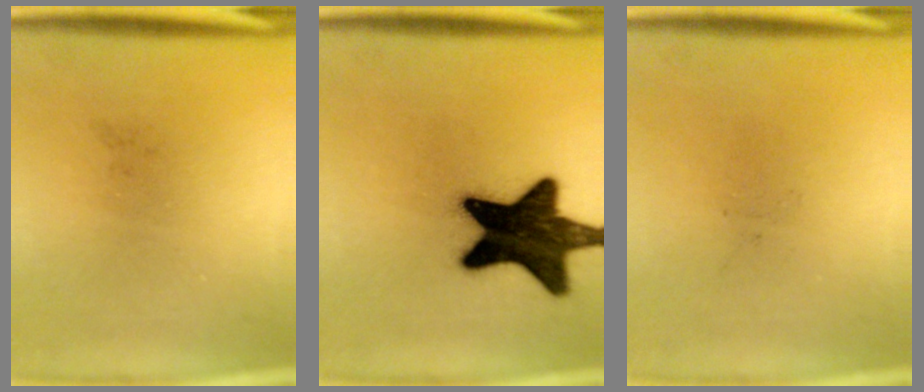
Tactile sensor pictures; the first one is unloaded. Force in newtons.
{"total": 18.8}
{"total": 0.0}